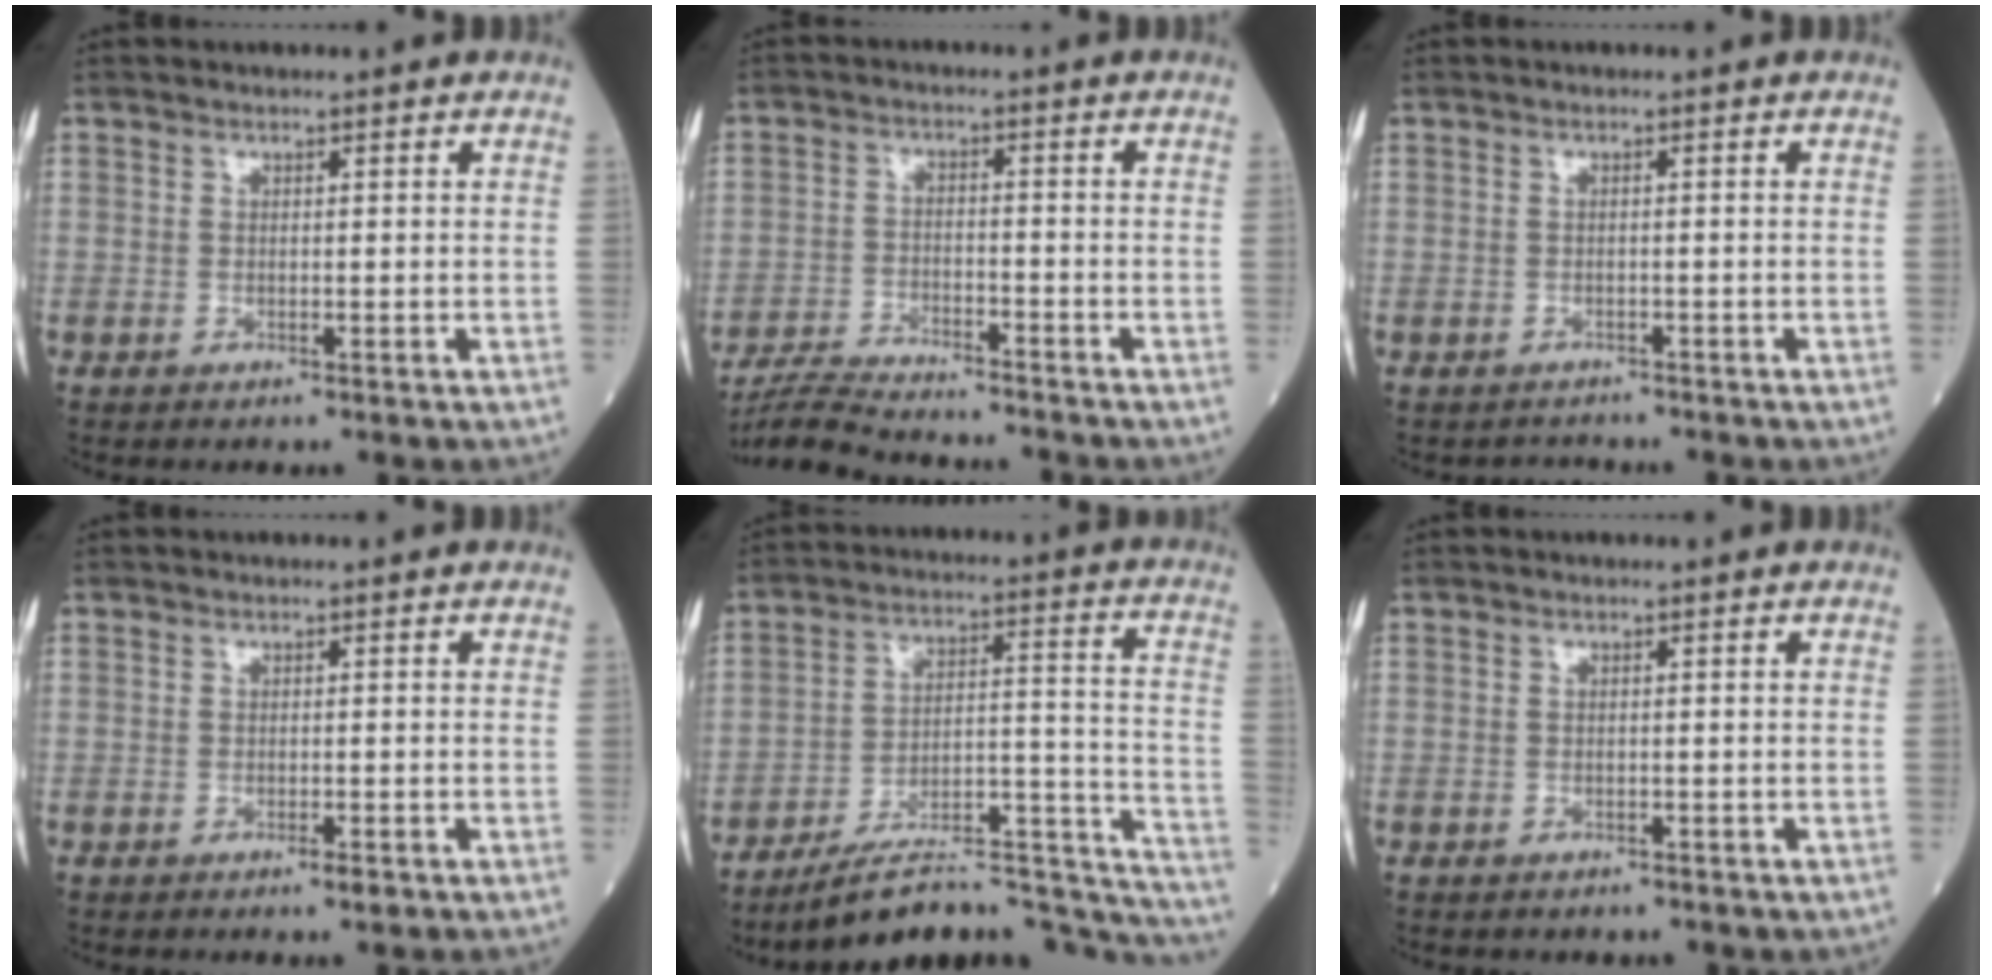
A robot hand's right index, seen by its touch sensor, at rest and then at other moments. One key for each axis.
{"total": 11.2, "fx": -10.5, "fy": 0.6, "fz": 3.9, "tx": -0.067, "ty": -0.010, "tz": -0.174}
{"total": 1.3, "fx": -1.2, "fy": 0.4, "fz": -0.2, "tx": 0.000, "ty": -0.005, "tz": -0.016}
{"total": 1.0, "fx": -0.5, "fy": 0.0, "fz": 0.8, "tx": -0.015, "ty": -0.003, "tz": -0.007}
{"total": 22.7, "fx": -20.5, "fy": 3.7, "fz": 8.9, "tx": -0.057, "ty": 0.052, "tz": -0.292}
{"total": 1.3, "fx": -1.0, "fy": 0.7, "fz": 0.5, "tx": -0.013, "ty": 0.000, "tz": -0.007}